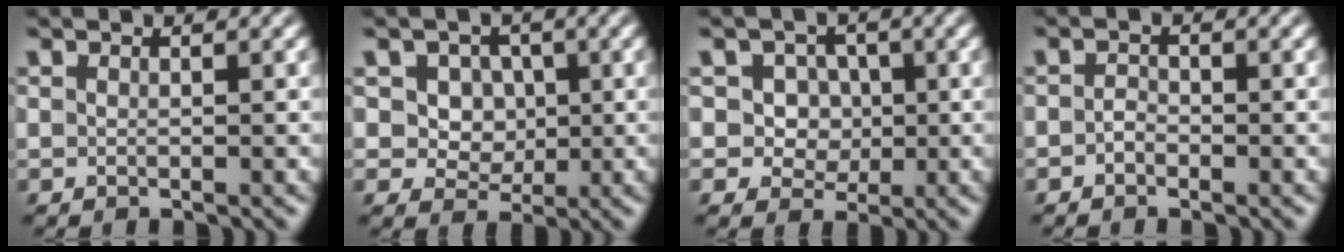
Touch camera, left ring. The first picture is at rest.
{"total": 6.1, "force": [2.1, 4.9, 2.8], "torque": [-0.048, 0.013, 0.022]}
{"total": 4.7, "force": [1.1, 4.0, 2.2], "torque": [-0.020, 0.017, 0.003]}
{"total": 1.0, "force": [-0.4, 0.7, 0.6], "torque": [-0.014, 0.001, -0.011]}